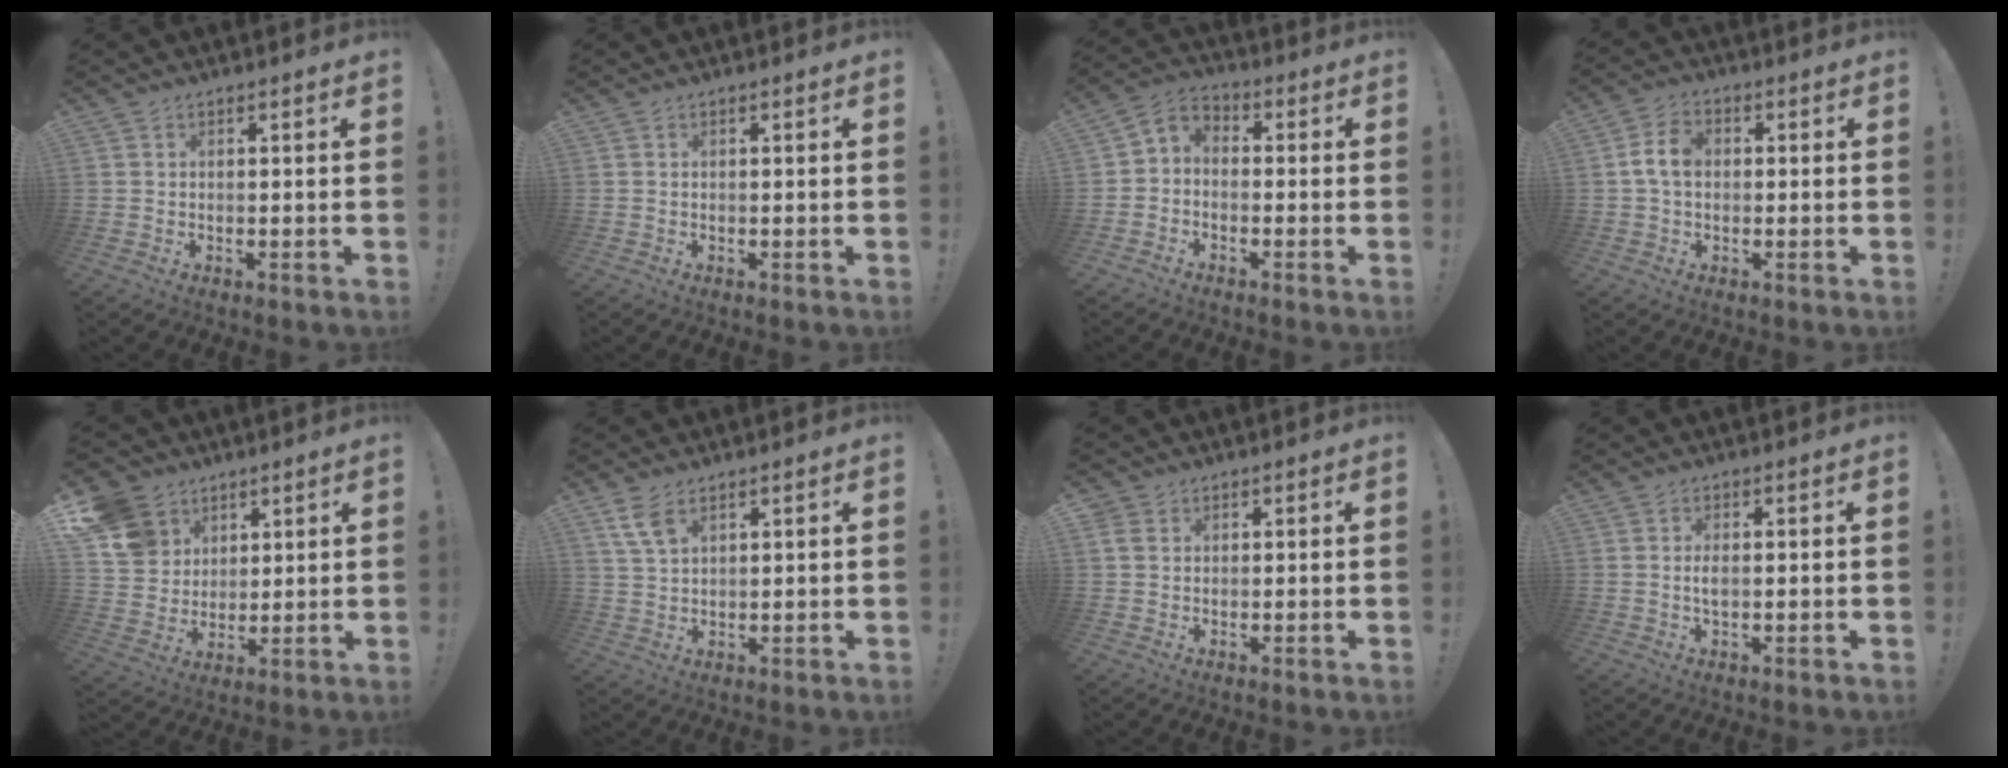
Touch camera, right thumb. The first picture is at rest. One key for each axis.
{"total": 0.0}
{"total": 4.7, "fx": -3.1, "fy": 3.0, "fz": 1.8, "tx": -0.046, "ty": 0.018, "tz": -0.056}
{"total": 6.8, "fx": 0.2, "fy": 4.6, "fz": 5.0, "tx": -0.088, "ty": 0.014, "tz": 0.006}
{"total": 13.1, "fx": 6.8, "fy": 10.4, "fz": 4.1, "tx": -0.069, "ty": -0.035, "tz": 0.143}
{"total": 6.0, "fx": 3.6, "fy": 3.0, "fz": 3.7, "tx": -0.068, "ty": -0.013, "tz": 0.069}
{"total": 3.2, "fx": 1.3, "fy": 2.5, "fz": 1.4, "tx": -0.036, "ty": 0.006, "tz": 0.029}
{"total": 2.2, "fx": 0.0, "fy": 0.9, "fz": 2.0, "tx": -0.030, "ty": -0.001, "tz": -0.003}